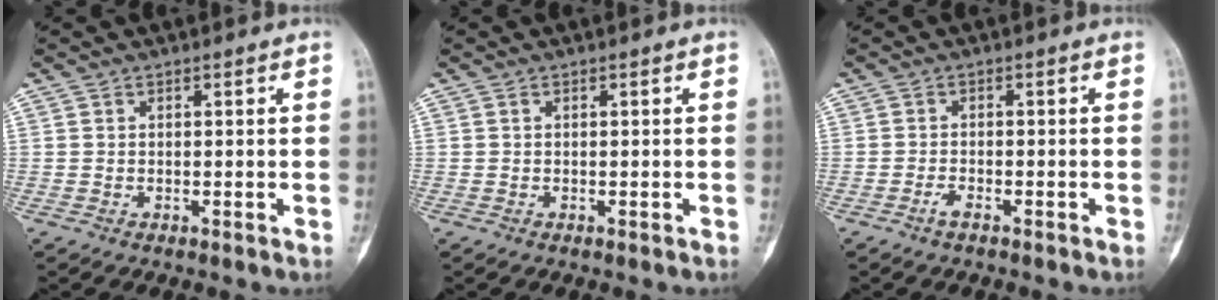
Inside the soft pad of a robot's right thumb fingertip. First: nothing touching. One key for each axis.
{"total": 0.0}
{"total": 1.5, "fx": -1.1, "fy": 0.4, "fz": 0.9, "tx": -0.021, "ty": 0.008, "tz": -0.023}